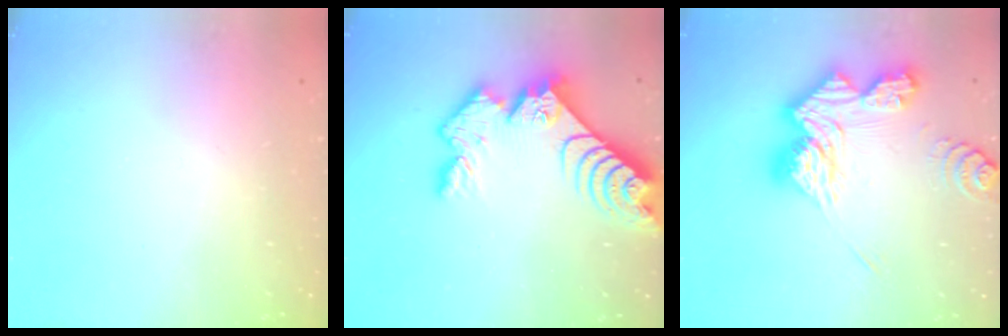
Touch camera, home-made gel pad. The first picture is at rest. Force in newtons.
{"total": 12.2, "press": 12.1, "slide": 0.9}
{"total": 16.8, "press": 16.8, "slide": 0.2}